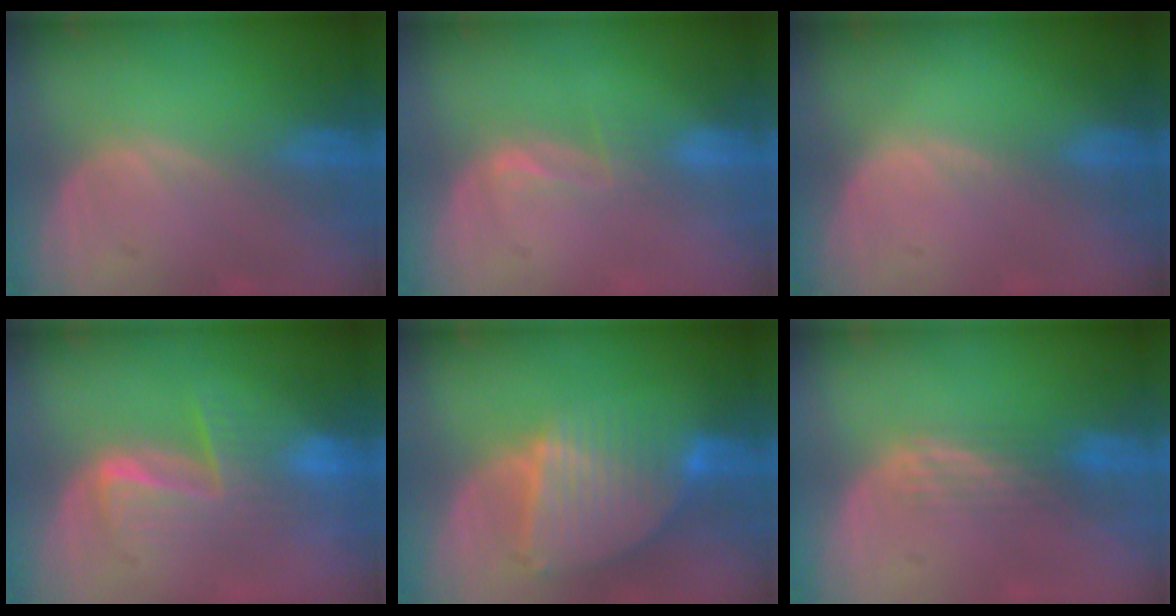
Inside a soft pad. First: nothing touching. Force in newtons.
{"total": 2.2, "press": 1.7, "slide": 1.4}
{"total": 0.5, "press": 0.3, "slide": 0.4}
{"total": 6.3, "press": 6.2, "slide": 1.5}
{"total": 8.5, "press": 7.4, "slide": 4.2}
{"total": 2.8, "press": 2.5, "slide": 1.3}